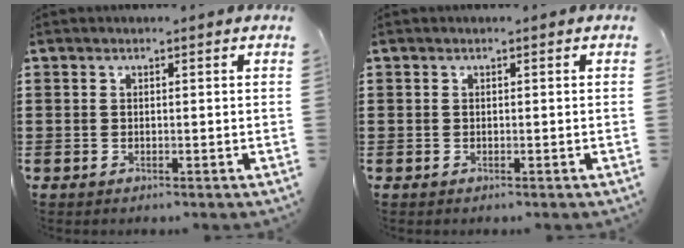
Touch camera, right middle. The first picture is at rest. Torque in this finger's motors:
{"motor_torque": [-0.64, 0.47, -0.03, -0.01]}